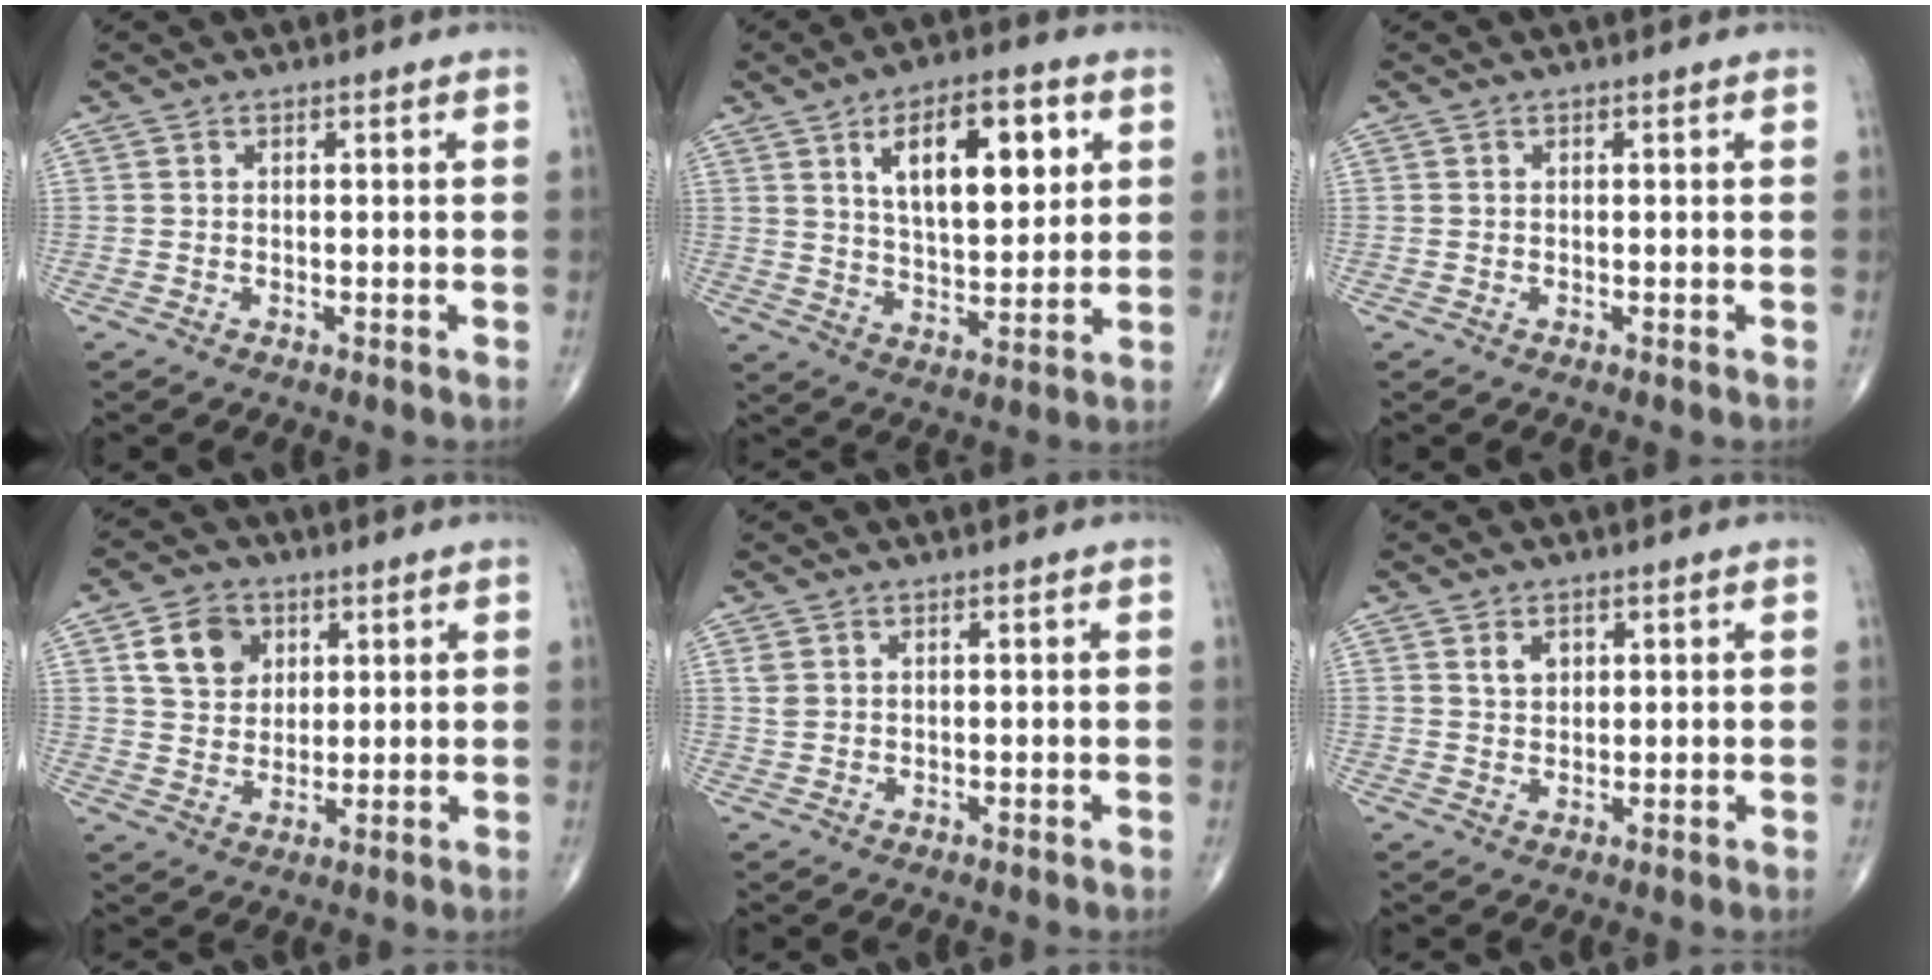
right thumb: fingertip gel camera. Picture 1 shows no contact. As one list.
[{"total": 15.3, "force": [5.4, 6.8, 12.6], "torque": [-0.167, -0.018, 0.091]}, {"total": 0.0}, {"total": 8.3, "force": [3.3, 6.5, 4.0], "torque": [-0.041, -0.010, 0.060]}, {"total": 1.3, "force": [0.7, 0.8, 0.7], "torque": [-0.014, 0.002, 0.017]}, {"total": 2.8, "force": [1.4, 1.9, 1.6], "torque": [-0.018, -0.007, 0.027]}]